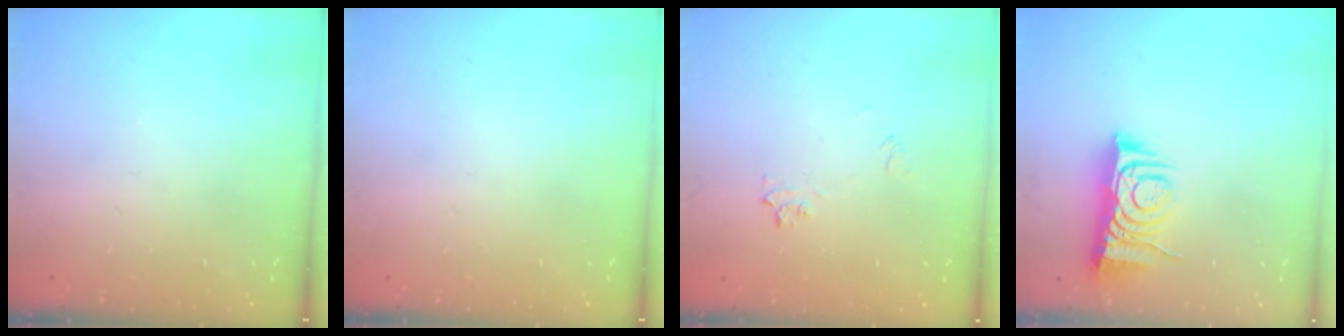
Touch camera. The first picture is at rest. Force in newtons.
{"total": 0.0}
{"total": 4.3, "press": 4.2, "slide": 0.5}
{"total": 8.4, "press": 8.4, "slide": 0.8}